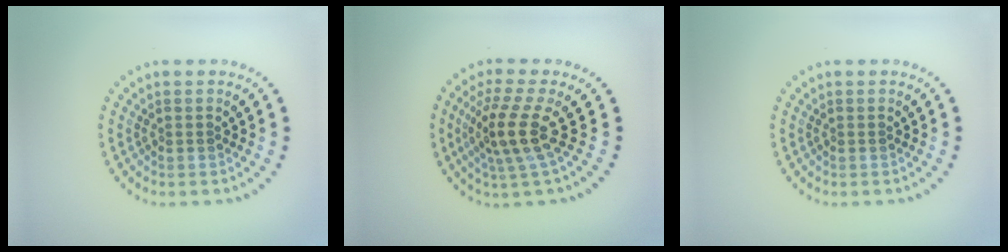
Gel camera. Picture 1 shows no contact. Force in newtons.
{"total": 4.1, "press": 3.0, "slide": 2.7}
{"total": 0.0}